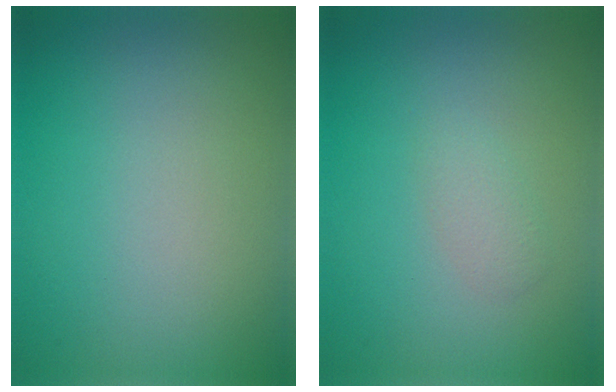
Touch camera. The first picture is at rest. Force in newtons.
{"total": 1.2, "press": 1.2, "slide": 0.0}